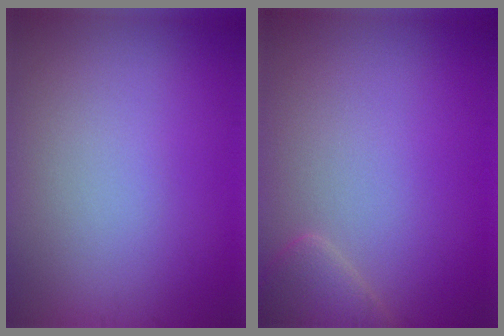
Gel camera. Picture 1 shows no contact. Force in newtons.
{"total": 2.2, "press": 2.2, "slide": 0.1}